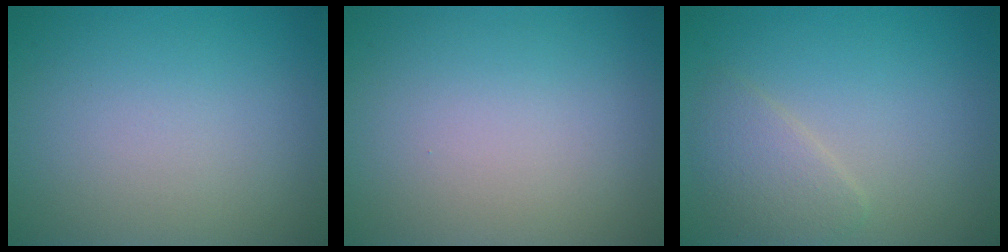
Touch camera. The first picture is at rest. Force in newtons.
{"total": 0.0}
{"total": 2.4, "press": 2.4, "slide": 0.1}